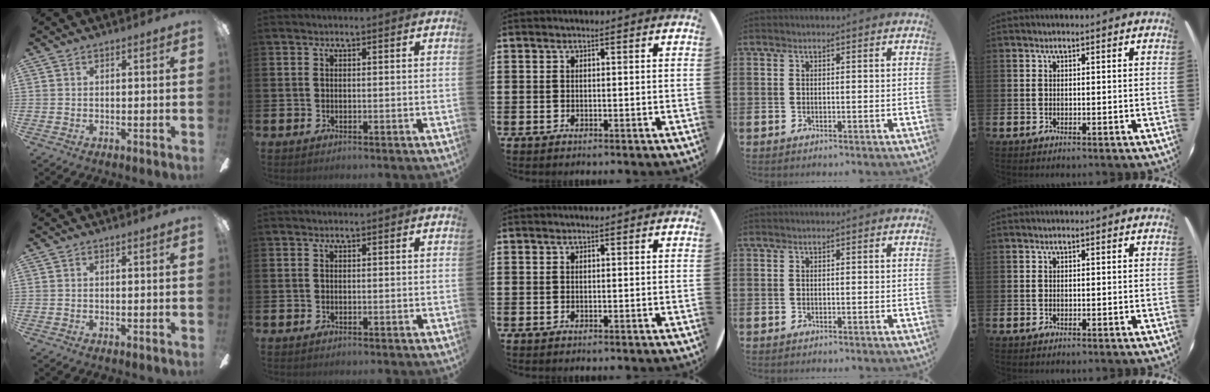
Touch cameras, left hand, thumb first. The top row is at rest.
{}